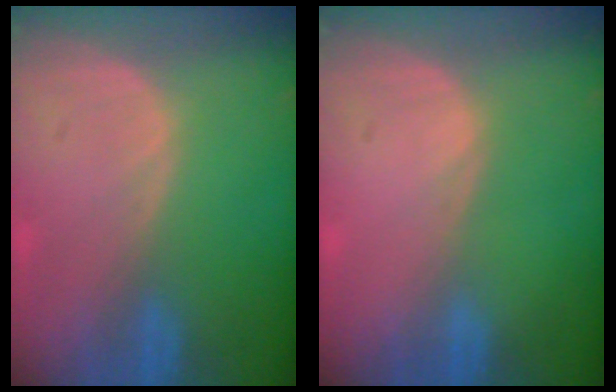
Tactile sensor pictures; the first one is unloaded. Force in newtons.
{"total": 0.0}